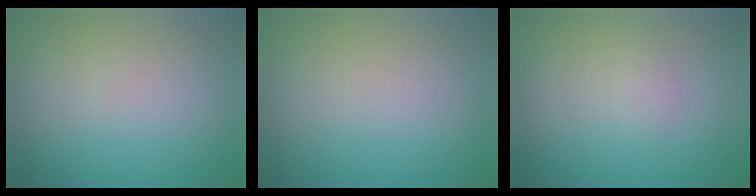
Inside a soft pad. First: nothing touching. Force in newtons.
{"total": 0.0}
{"total": 0.8, "press": 0.8, "slide": 0.0}